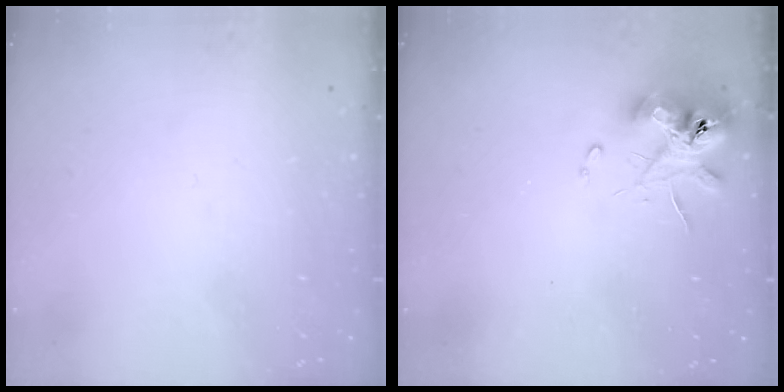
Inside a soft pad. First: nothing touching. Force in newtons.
{"total": 10.5, "press": 10.4, "slide": 1.4}